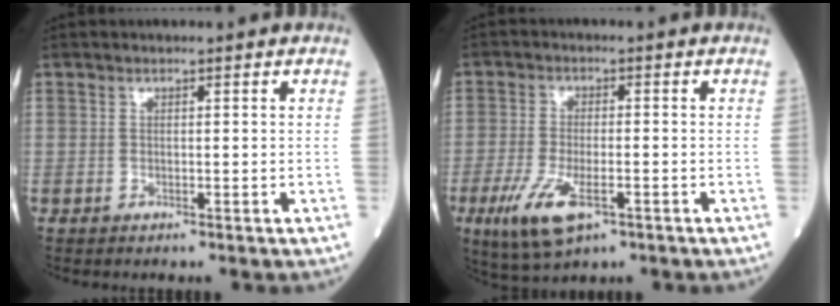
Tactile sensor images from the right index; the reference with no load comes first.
{"total": 8.6, "force": [-3.9, 3.1, 7.0], "torque": [-0.143, -0.018, -0.064]}